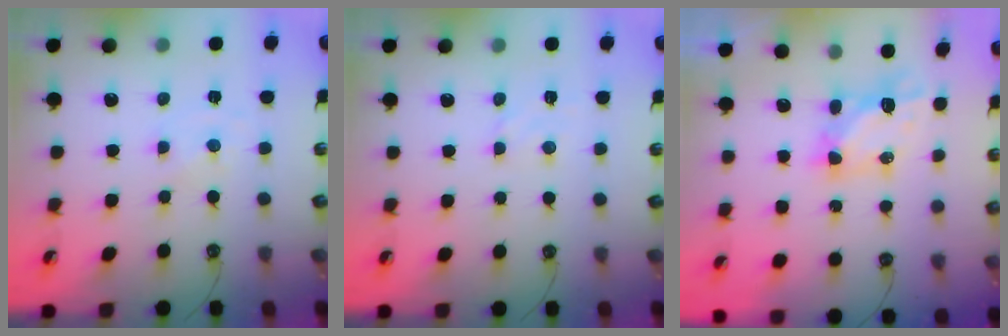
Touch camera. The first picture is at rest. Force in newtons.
{"total": 3.2, "press": 3.1, "slide": 0.5}
{"total": 5.8, "press": 5.8, "slide": 0.5}